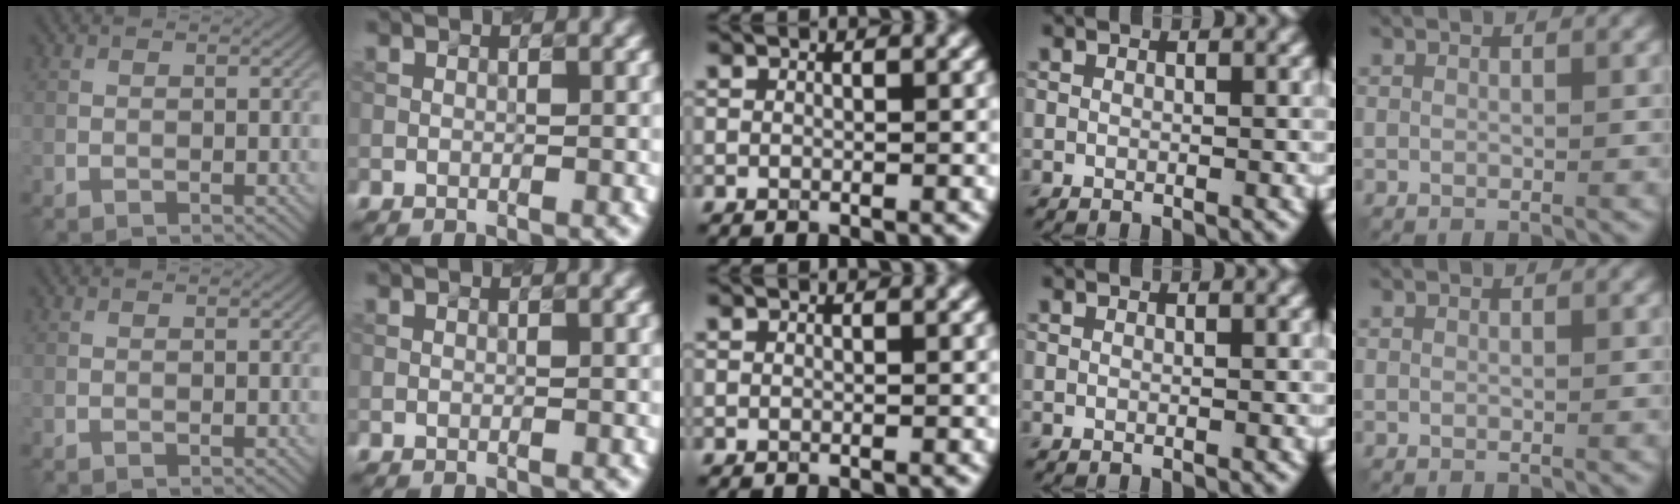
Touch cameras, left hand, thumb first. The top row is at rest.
{}